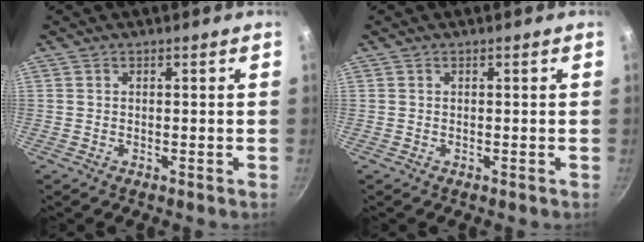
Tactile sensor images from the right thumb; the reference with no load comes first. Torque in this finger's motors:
{"motor_torque": [-0.01, 0.00, 0.00, 0.00, 0.04]}